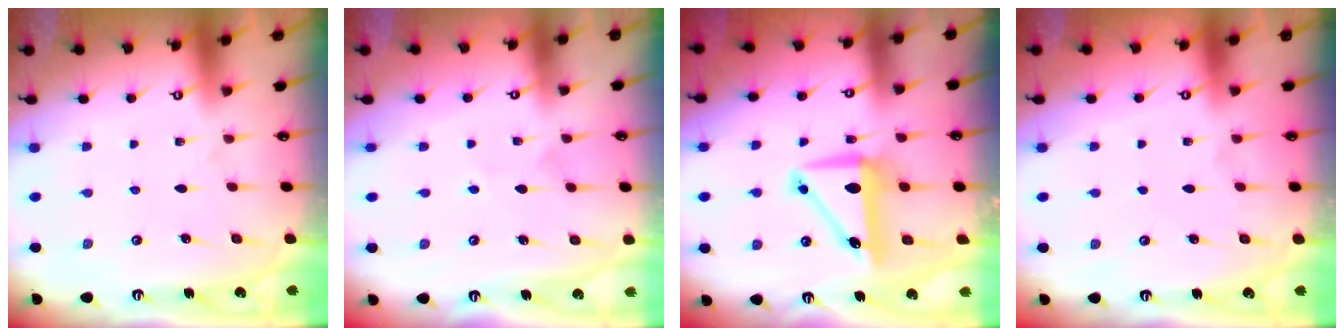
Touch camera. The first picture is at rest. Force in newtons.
{"total": 2.5, "press": 2.3, "slide": 0.9}
{"total": 9.1, "press": 9.0, "slide": 1.6}
{"total": 0.0}